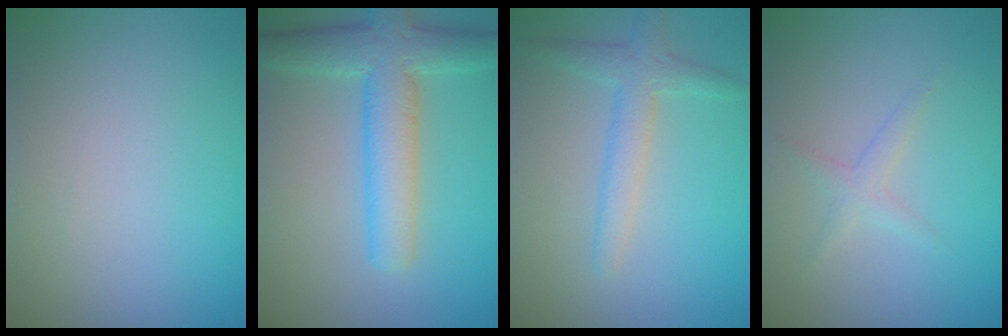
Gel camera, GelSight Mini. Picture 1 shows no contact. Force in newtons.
{"total": 6.0, "press": 6.0, "slide": 0.3}
{"total": 2.3, "press": 2.3, "slide": 0.0}
{"total": 1.3, "press": 1.3, "slide": 0.1}